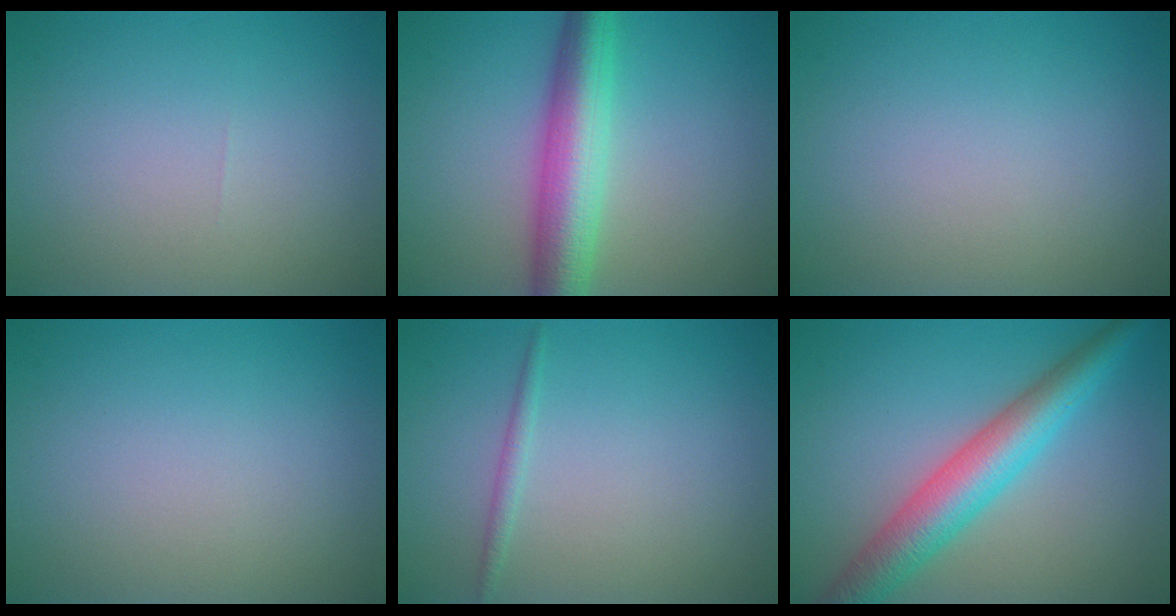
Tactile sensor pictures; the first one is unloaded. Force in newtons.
{"total": 6.8, "press": 6.8, "slide": 0.1}
{"total": 0.0}
{"total": 0.0}
{"total": 0.9, "press": 0.9, "slide": 0.0}
{"total": 6.4, "press": 6.4, "slide": 0.1}